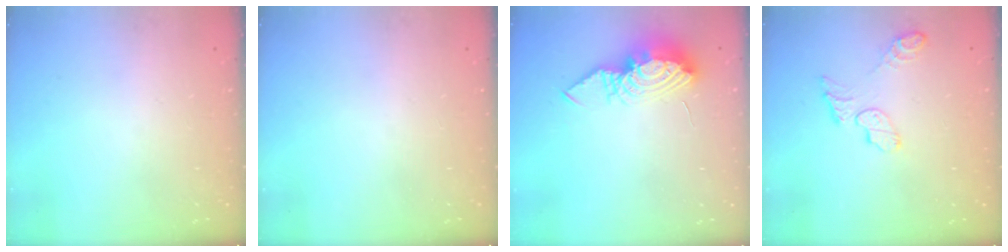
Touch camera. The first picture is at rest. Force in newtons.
{"total": 0.0}
{"total": 11.2, "press": 11.1, "slide": 1.0}
{"total": 7.5, "press": 7.5, "slide": 0.3}